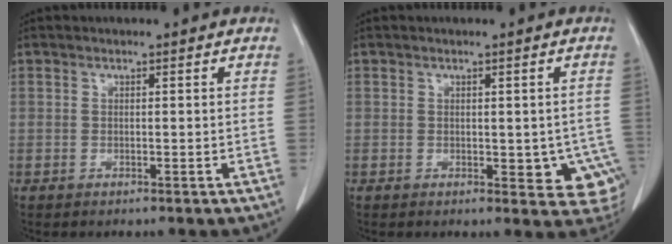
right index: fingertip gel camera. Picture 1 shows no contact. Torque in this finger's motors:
{"motor_torque": [0.07, -0.03, 0.08, 0.02]}